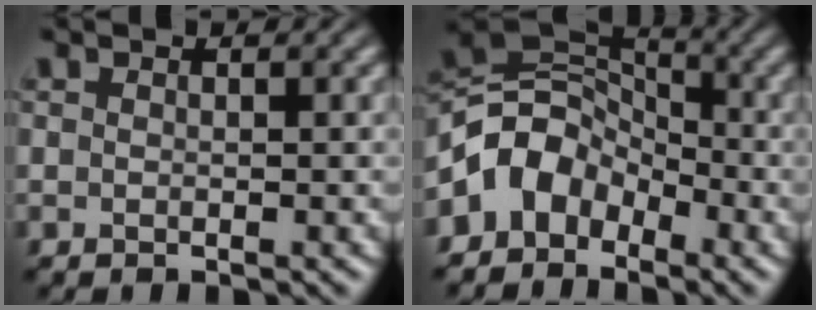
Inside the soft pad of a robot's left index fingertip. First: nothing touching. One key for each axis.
{"total": 5.3, "fx": -3.2, "fy": 3.7, "fz": 2.0, "tx": -0.027, "ty": 0.006, "tz": -0.069}